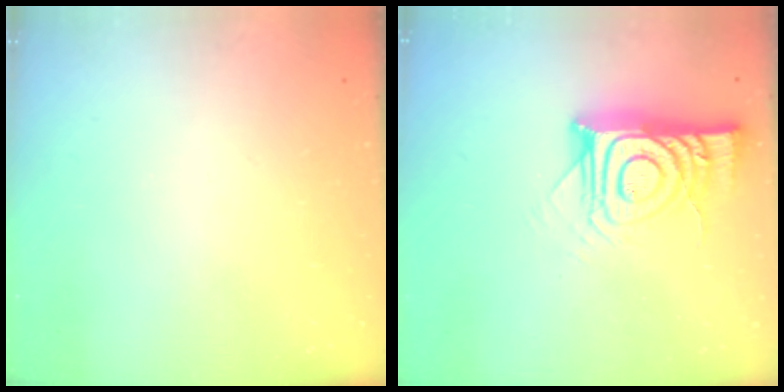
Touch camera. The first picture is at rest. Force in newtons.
{"total": 16.1, "press": 16.1, "slide": 1.3}